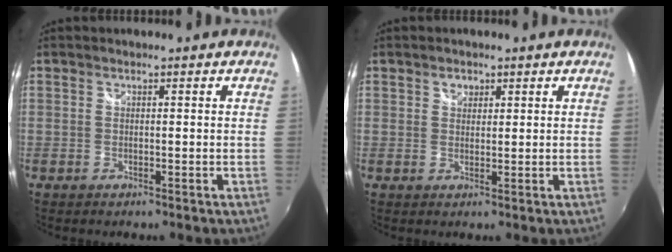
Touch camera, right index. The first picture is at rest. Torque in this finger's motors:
{"motor_torque": [0.01, 0.00, 0.01, 0.02]}